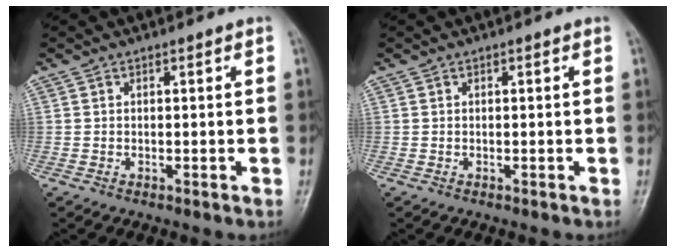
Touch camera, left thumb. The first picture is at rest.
{"total": 0.0}